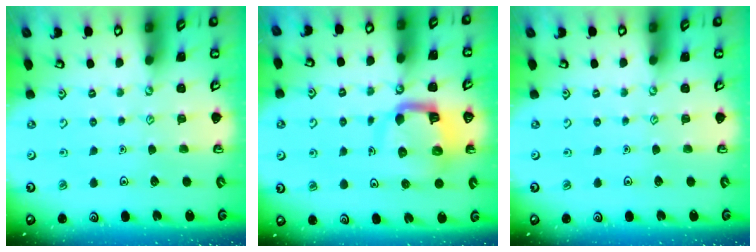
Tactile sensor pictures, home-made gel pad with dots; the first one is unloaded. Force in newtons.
{"total": 9.0, "press": 9.0, "slide": 1.1}
{"total": 0.0}